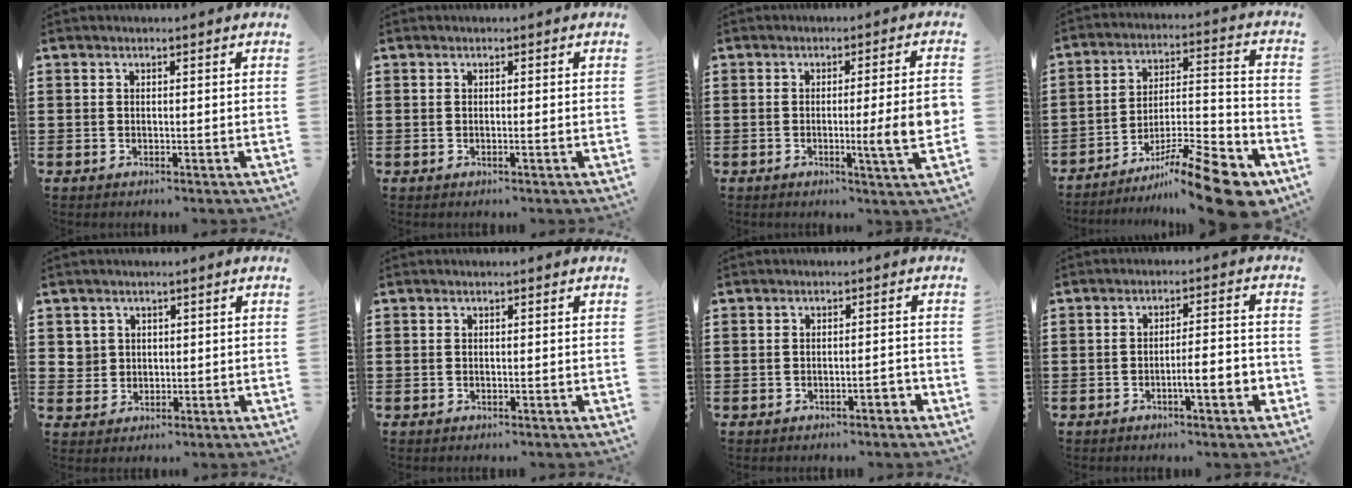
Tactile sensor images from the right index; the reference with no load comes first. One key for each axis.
{"total": 0.6, "fx": -0.1, "fy": -0.1, "fz": 0.6, "tx": -0.009, "ty": -0.002, "tz": -0.003}
{"total": 7.7, "fx": -1.2, "fy": 0.1, "fz": 7.6, "tx": -0.109, "ty": -0.022, "tz": -0.021}
{"total": 14.5, "fx": -10.9, "fy": 2.4, "fz": 9.2, "tx": -0.118, "ty": 0.049, "tz": -0.190}
{"total": 2.7, "fx": 1.0, "fy": 2.5, "fz": 0.3, "tx": -0.020, "ty": 0.010, "tz": 0.019}
{"total": 0.0}
{"total": 1.9, "fx": -1.1, "fy": 0.3, "fz": 1.4, "tx": -0.025, "ty": 0.000, "tz": -0.022}
{"total": 5.1, "fx": -2.0, "fy": 0.6, "fz": 4.6, "tx": -0.075, "ty": -0.002, "tz": -0.035}